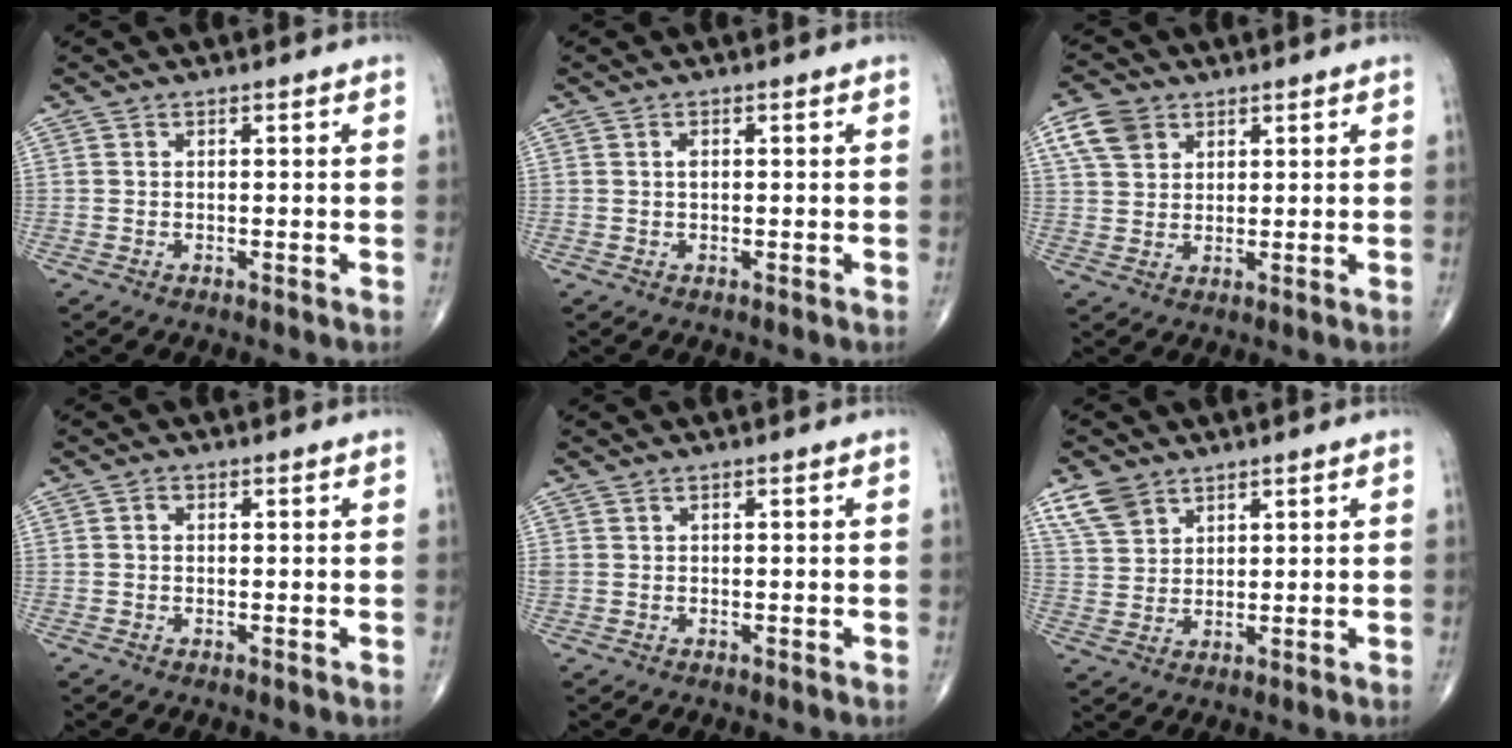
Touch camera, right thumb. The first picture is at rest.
{"total": 0.8, "force": [0.0, 0.5, 0.7], "torque": [-0.012, -0.001, -0.001]}
{"total": 6.4, "force": [3.1, 4.7, 3.1], "torque": [-0.043, -0.003, 0.059]}
{"total": 0.8, "force": [0.0, 0.6, 0.5], "torque": [-0.006, 0.001, -0.003]}
{"total": 0.6, "force": [0.4, 0.4, 0.2], "torque": [-0.001, 0.002, 0.007]}
{"total": 6.3, "force": [4.2, 4.0, 2.6], "torque": [-0.040, -0.014, 0.090]}